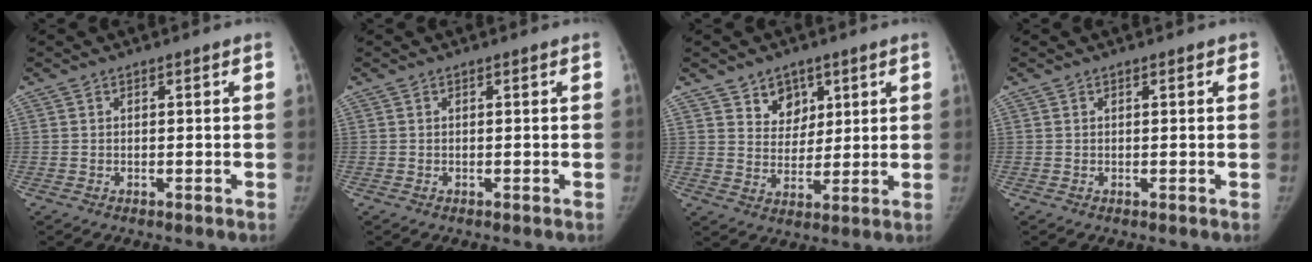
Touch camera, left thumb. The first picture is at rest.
{"total": 0.0}
{"total": 6.2, "force": [3.7, 4.7, 1.5], "torque": [0.010, -0.025, 0.068]}
{"total": 0.5, "force": [0.4, 0.3, 0.2], "torque": [0.006, 0.000, 0.000]}